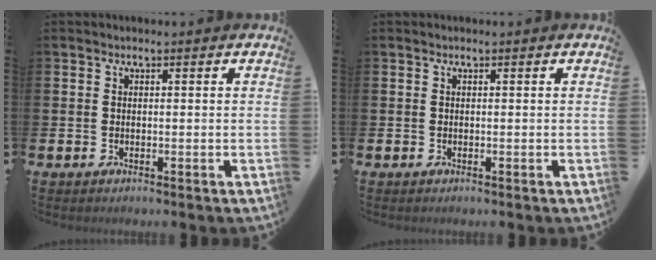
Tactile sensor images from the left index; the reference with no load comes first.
{"total": 0.0}